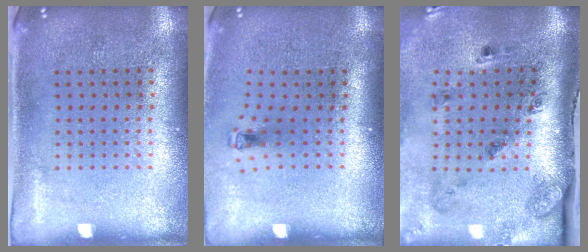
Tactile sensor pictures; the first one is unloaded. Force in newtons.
{"total": 0.6, "press": 0.3, "slide": 0.5}
{"total": 2.5, "press": 1.7, "slide": 1.8}